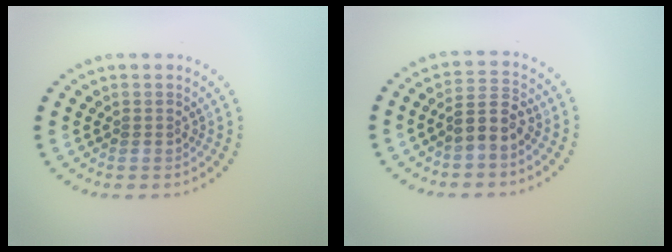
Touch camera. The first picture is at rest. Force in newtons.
{"total": 2.9, "press": 2.7, "slide": 1.1}